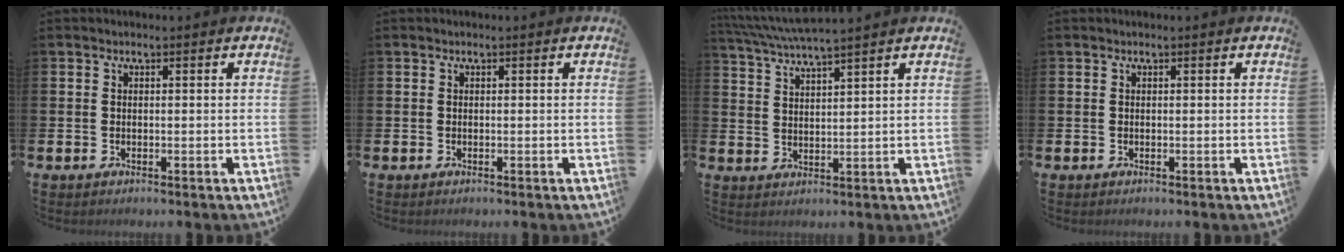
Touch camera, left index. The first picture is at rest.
{"total": 0.0}
{"total": 4.2, "force": [4.0, -0.3, 1.1], "torque": [-0.041, -0.021, 0.071]}
{"total": 0.0}